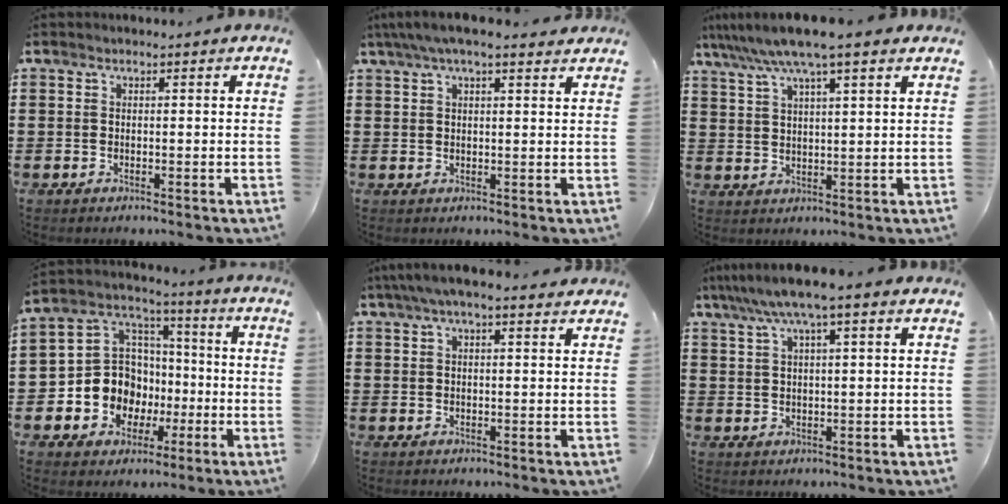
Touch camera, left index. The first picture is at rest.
{"total": 4.5, "force": [3.3, 0.8, 3.0], "torque": [-0.066, 0.003, 0.058]}
{"total": 7.5, "force": [5.8, 0.3, 4.8], "torque": [-0.108, -0.016, 0.101]}
{"total": 9.9, "force": [-2.3, 9.3, 2.7], "torque": [-0.108, 0.006, -0.041]}
{"total": 3.8, "force": [2.8, 0.6, 2.6], "torque": [-0.057, 0.005, 0.050]}
{"total": 5.9, "force": [3.8, 0.2, 4.5], "torque": [-0.096, -0.001, 0.065]}